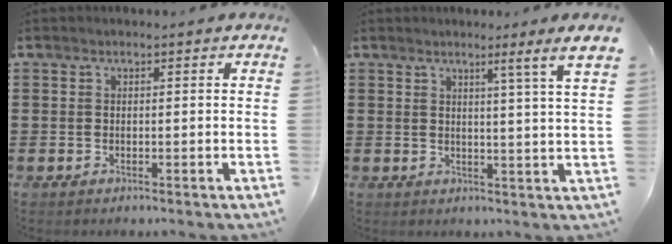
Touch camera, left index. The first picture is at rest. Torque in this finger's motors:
{"motor_torque": [0.34, -0.31, 0.27, 0.02]}